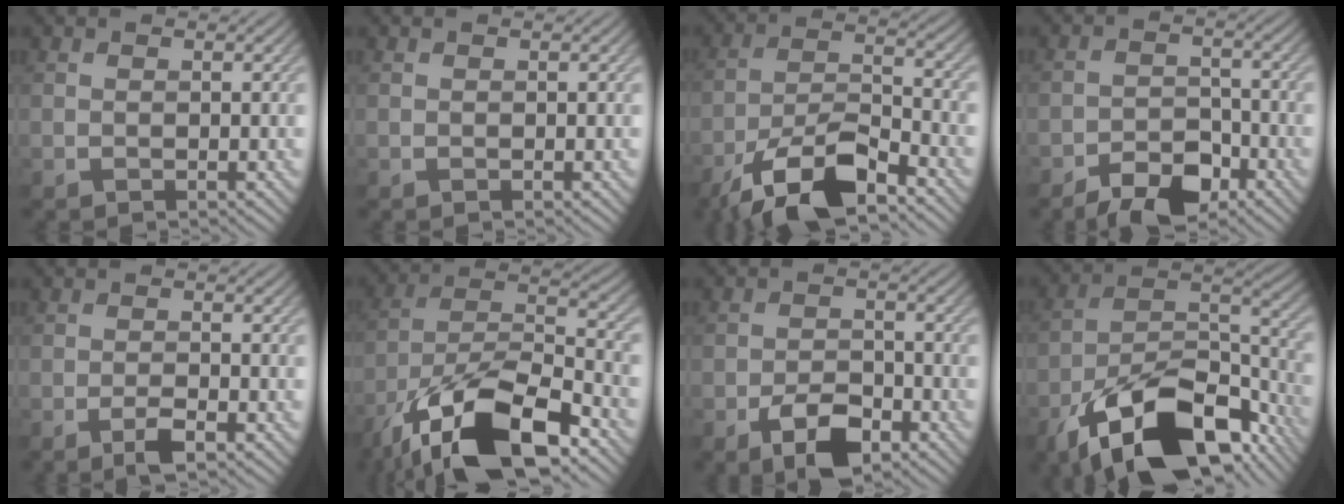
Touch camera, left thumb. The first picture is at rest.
{"total": 0.0}
{"total": 11.7, "force": [-8.1, 3.7, 7.7], "torque": [-0.142, -0.001, -0.162]}
{"total": 5.8, "force": [-4.3, 2.8, 2.8], "torque": [-0.044, 0.003, -0.082]}
{"total": 2.4, "force": [-1.5, 0.4, 1.8], "torque": [-0.035, 0.003, -0.030]}
{"total": 17.8, "force": [-11.3, 6.8, 11.9], "torque": [-0.239, -0.027, -0.207]}
{"total": 5.9, "force": [-3.6, 2.8, 3.8], "torque": [-0.065, 0.001, -0.069]}
{"total": 19.0, "force": [-11.8, 8.9, 11.9], "torque": [-0.223, -0.039, -0.192]}